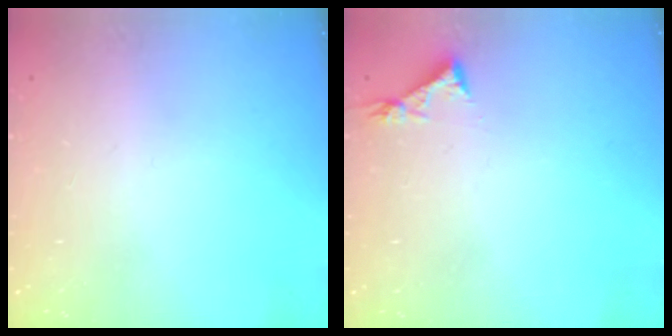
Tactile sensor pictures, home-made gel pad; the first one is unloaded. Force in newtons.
{"total": 3.8, "press": 3.7, "slide": 0.4}